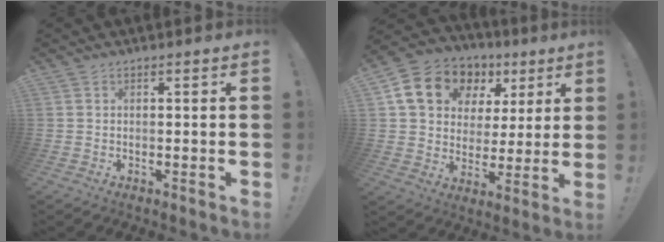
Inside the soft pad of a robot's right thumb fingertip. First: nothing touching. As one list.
[{"total": 16.8, "force": [7.8, 12.3, 8.3], "torque": [-0.133, -0.027, 0.156]}]